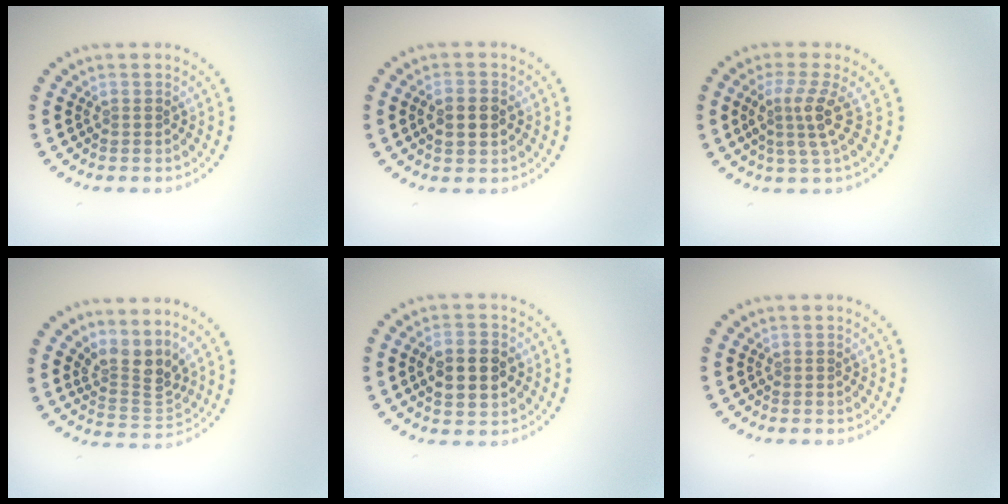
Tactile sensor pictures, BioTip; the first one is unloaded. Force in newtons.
{"total": 2.5, "press": 2.5, "slide": 0.2}
{"total": 3.1, "press": 2.3, "slide": 2.1}
{"total": 3.3, "press": 2.4, "slide": 2.3}
{"total": 4.6, "press": 4.6, "slide": 0.1}
{"total": 0.0}